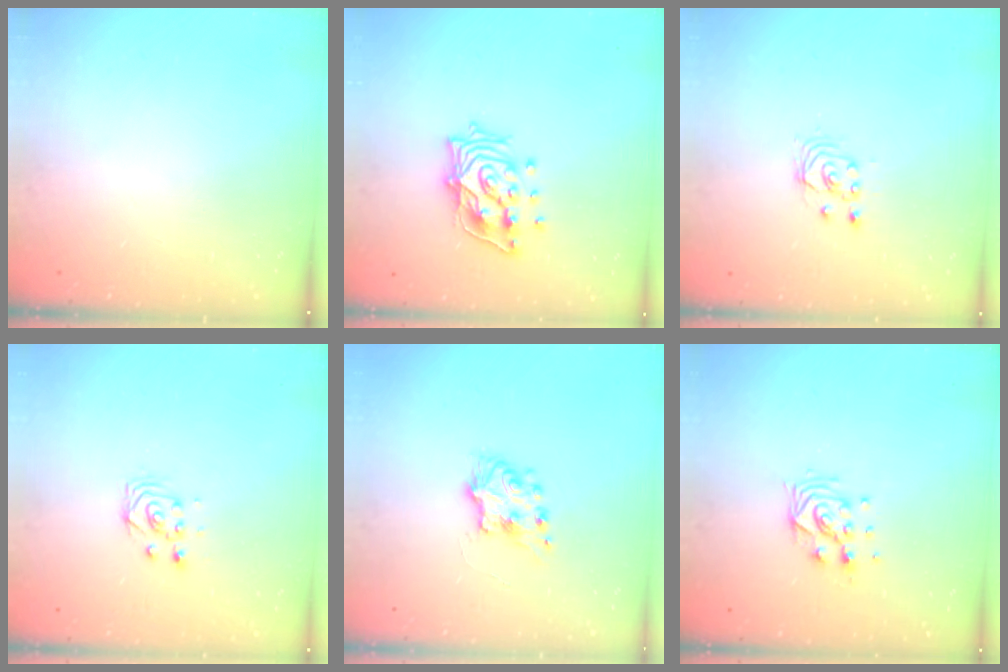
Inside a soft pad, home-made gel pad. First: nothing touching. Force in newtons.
{"total": 12.7, "press": 12.6, "slide": 1.3}
{"total": 2.5, "press": 2.5, "slide": 0.2}
{"total": 2.9, "press": 2.9, "slide": 0.4}
{"total": 7.8, "press": 7.8, "slide": 0.3}
{"total": 9.3, "press": 9.3, "slide": 0.9}